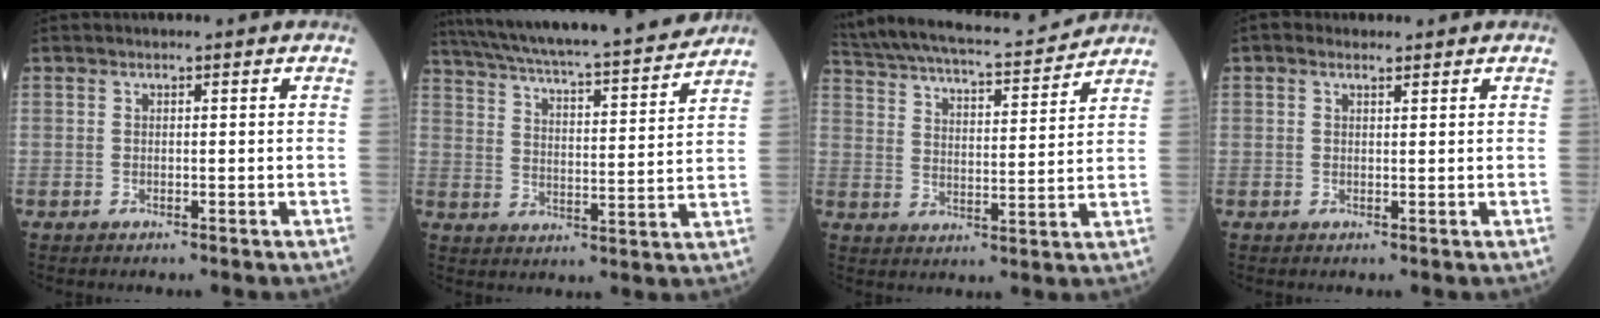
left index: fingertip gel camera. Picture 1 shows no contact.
{"total": 21.6, "force": [19.3, 1.3, 9.6], "torque": [-0.167, -0.005, 0.280]}
{"total": 17.2, "force": [15.4, 3.0, 7.1], "torque": [-0.138, 0.027, 0.240]}
{"total": 1.3, "force": [0.9, 0.7, 0.7], "torque": [-0.020, 0.009, 0.014]}